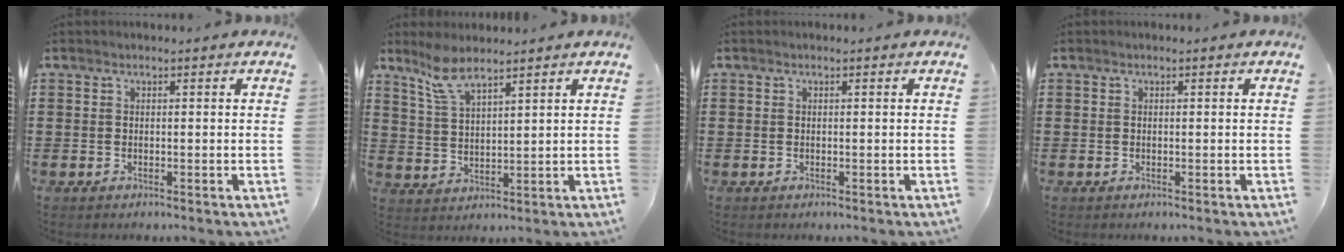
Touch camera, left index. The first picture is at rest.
{"total": 6.0, "force": [4.8, 1.3, 3.3], "torque": [-0.078, -0.006, 0.089]}
{"total": 0.0}
{"total": 0.0}